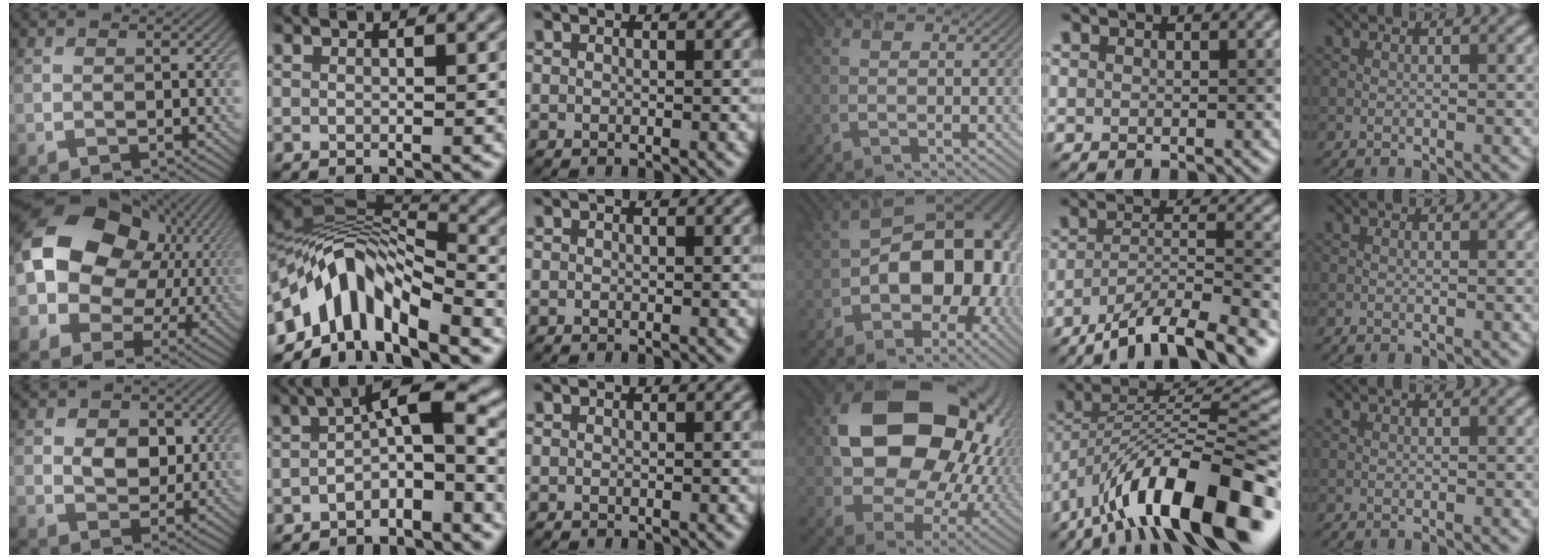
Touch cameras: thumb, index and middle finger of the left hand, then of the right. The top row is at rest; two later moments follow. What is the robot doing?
{"motion": "open", "object": "airpods case & airpods"}